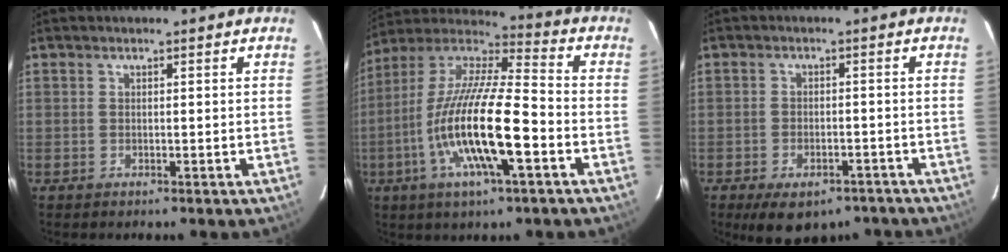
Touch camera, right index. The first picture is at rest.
{"total": 19.6, "force": [-6.4, 4.2, 18.0], "torque": [-0.347, -0.020, -0.127]}
{"total": 11.1, "force": [-8.0, 5.4, 5.6], "torque": [-0.110, -0.007, -0.102]}